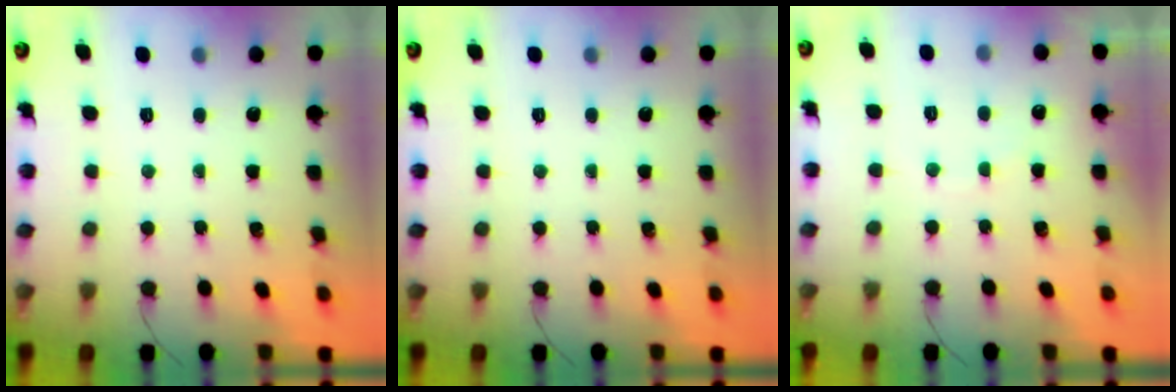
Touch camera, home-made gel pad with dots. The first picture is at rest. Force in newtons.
{"total": 0.0}
{"total": 5.6, "press": 5.5, "slide": 0.9}